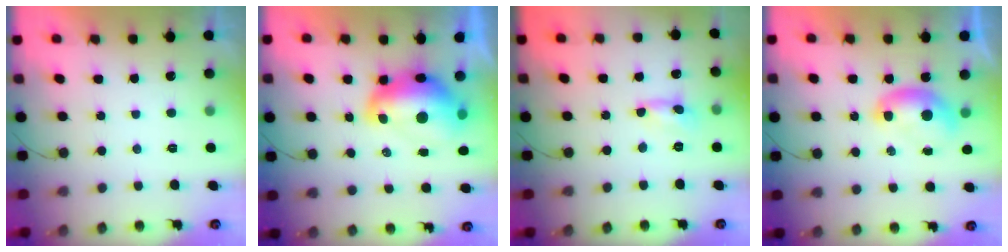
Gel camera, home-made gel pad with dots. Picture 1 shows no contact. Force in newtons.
{"total": 14.5, "press": 14.4, "slide": 1.2}
{"total": 0.8, "press": 0.7, "slide": 0.1}
{"total": 7.2, "press": 7.2, "slide": 0.1}